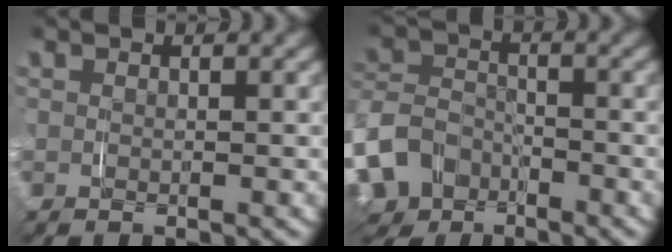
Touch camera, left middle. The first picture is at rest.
{"total": 8.1, "force": [-3.3, 6.9, 2.8], "torque": [-0.090, -0.032, -0.056]}